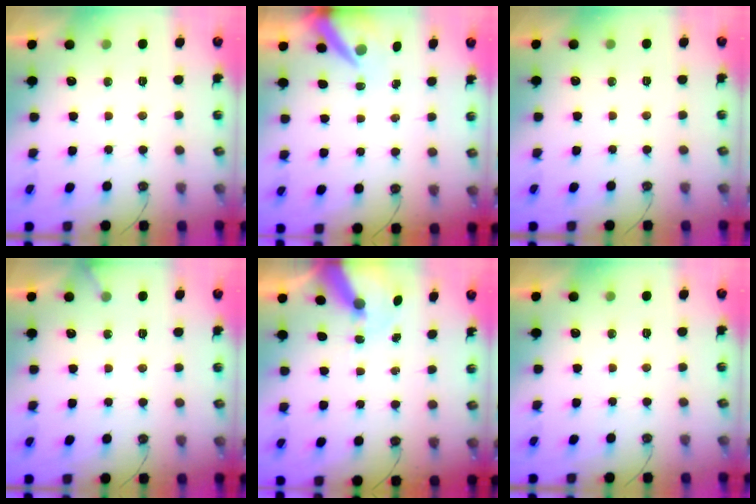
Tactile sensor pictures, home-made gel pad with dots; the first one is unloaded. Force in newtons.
{"total": 6.9, "press": 6.9, "slide": 0.9}
{"total": 0.0}
{"total": 1.7, "press": 1.7, "slide": 0.1}
{"total": 8.9, "press": 8.8, "slide": 1.2}
{"total": 0.0}